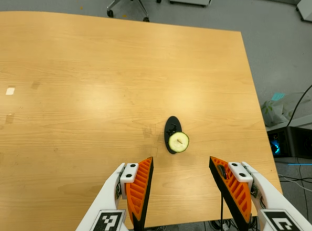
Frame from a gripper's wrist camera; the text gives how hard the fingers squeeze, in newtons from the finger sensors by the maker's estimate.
{"total": 0.0}